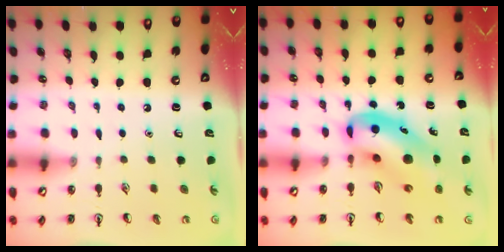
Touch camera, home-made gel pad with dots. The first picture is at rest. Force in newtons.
{"total": 11.6, "press": 11.2, "slide": 3.2}